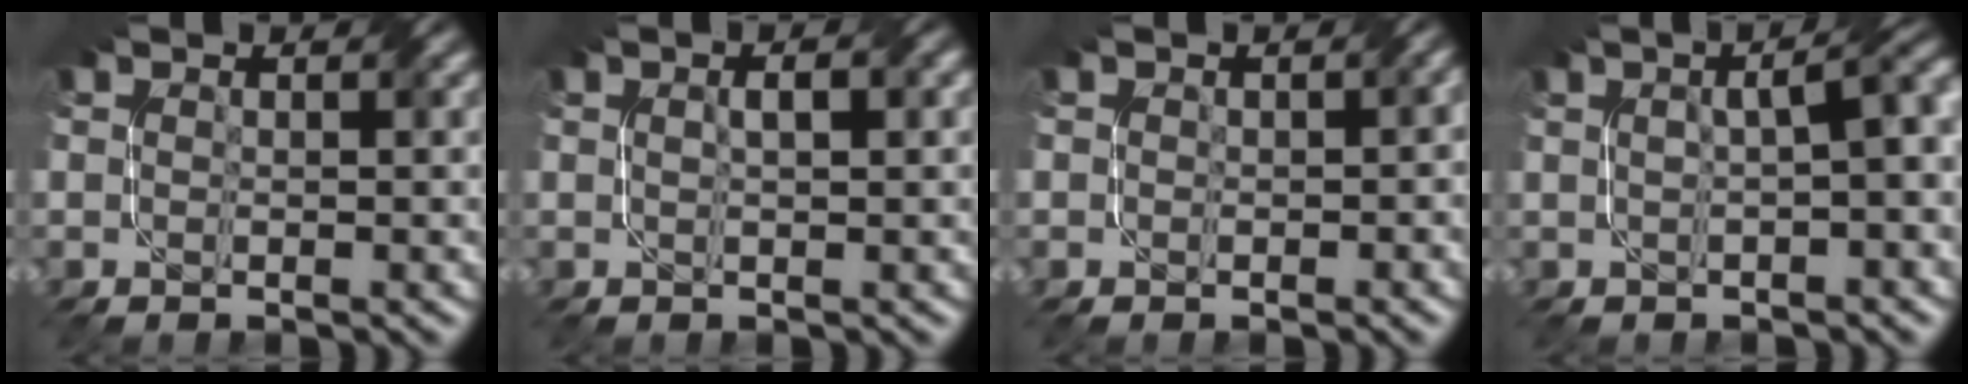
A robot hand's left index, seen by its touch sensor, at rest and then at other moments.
{"total": 2.0, "force": [0.7, 0.6, 1.7], "torque": [-0.012, -0.001, 0.004]}
{"total": 1.1, "force": [-0.1, 0.8, 0.7], "torque": [-0.004, 0.002, 0.006]}
{"total": 5.5, "force": [0.7, 1.7, 5.2], "torque": [-0.042, 0.026, 0.015]}